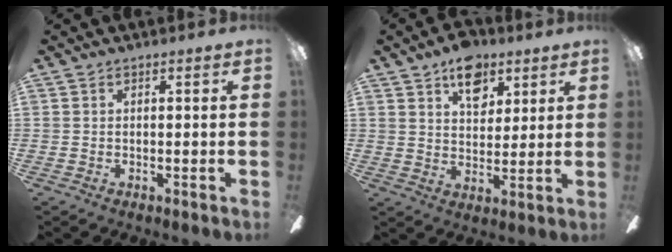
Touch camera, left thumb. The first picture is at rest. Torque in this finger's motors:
{"motor_torque": [0.71, 0.50, 0.56, -0.51, 0.01]}